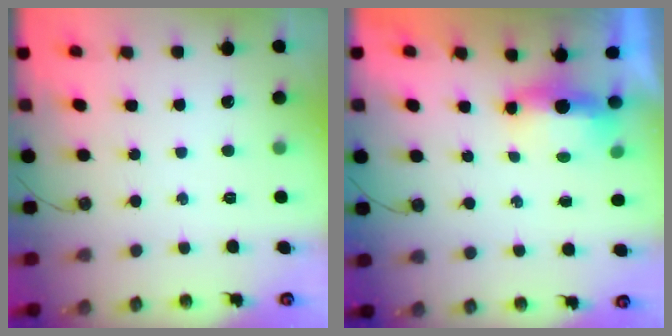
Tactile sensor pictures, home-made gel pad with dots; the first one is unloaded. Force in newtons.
{"total": 13.6, "press": 6.7, "slide": 11.8}